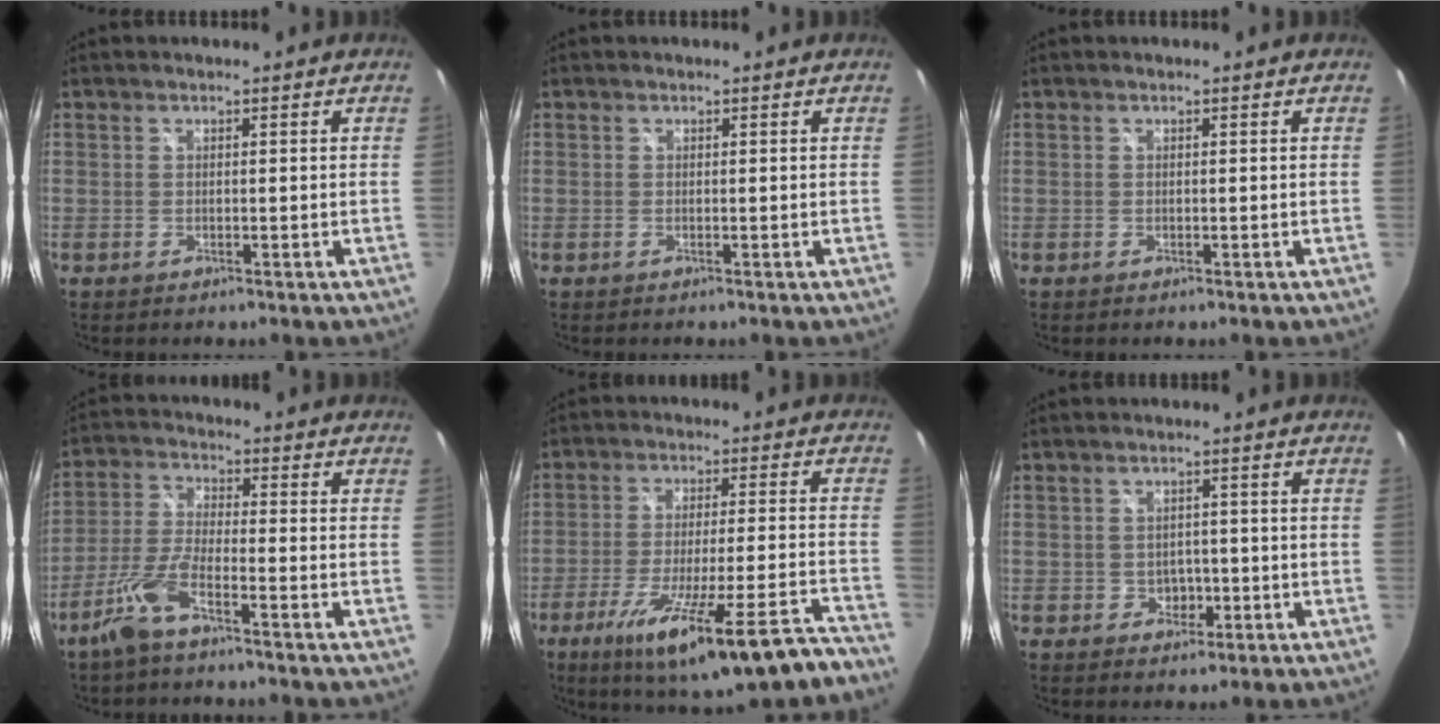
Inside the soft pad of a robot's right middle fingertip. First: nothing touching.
{"total": 0.0}
{"total": 0.0}
{"total": 7.1, "force": [-4.8, 1.3, 5.1], "torque": [-0.116, 0.000, -0.097]}
{"total": 22.2, "force": [-16.8, 2.4, 14.3], "torque": [-0.237, -0.058, -0.245]}
{"total": 3.0, "force": [-0.8, 2.7, 1.0], "torque": [-0.019, 0.007, -0.005]}